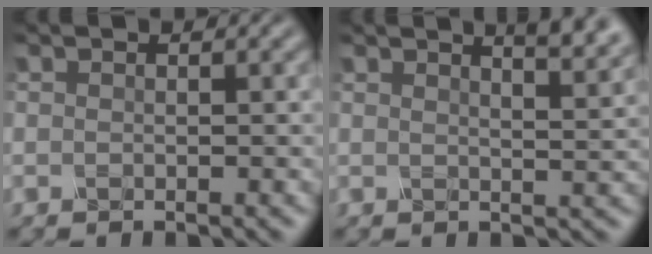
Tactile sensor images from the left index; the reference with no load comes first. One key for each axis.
{"total": 4.7, "fx": 3.5, "fy": 1.3, "fz": 2.9, "tx": -0.018, "ty": 0.022, "tz": 0.020}